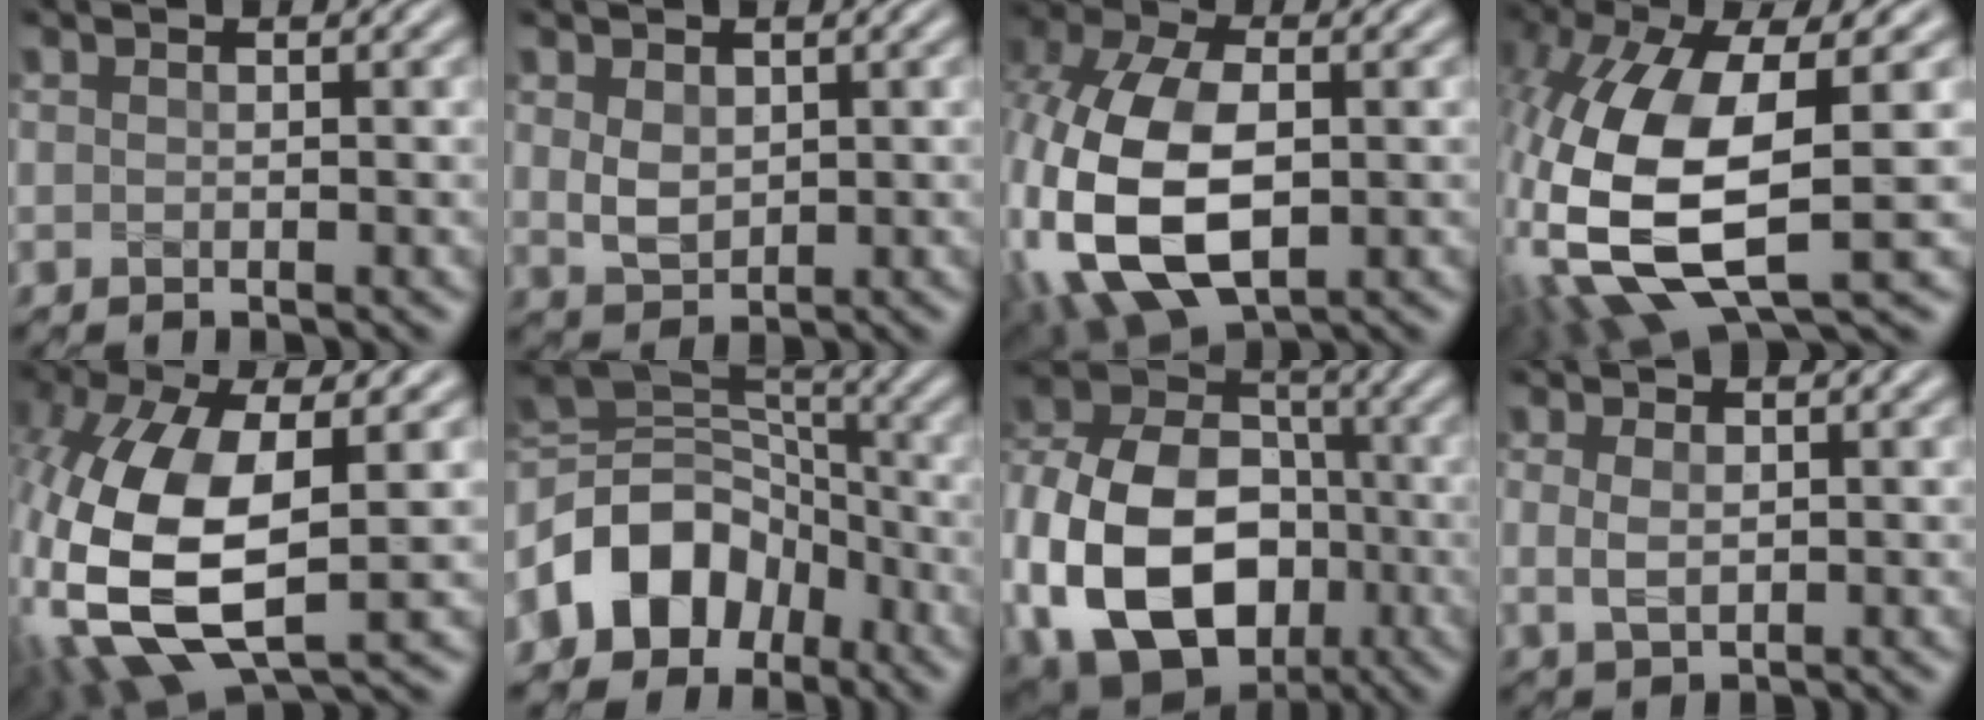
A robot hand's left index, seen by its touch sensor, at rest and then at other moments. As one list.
[{"total": 2.5, "force": [0.6, 1.8, 1.7], "torque": [-0.037, -0.002, 0.017]}, {"total": 13.0, "force": [-1.6, 8.4, 9.8], "torque": [-0.250, -0.030, -0.020]}, {"total": 13.7, "force": [-2.2, 5.9, 12.2], "torque": [-0.286, -0.022, -0.035]}, {"total": 13.0, "force": [-1.4, 6.5, 11.2], "torque": [-0.272, -0.014, -0.023]}, {"total": 8.2, "force": [-3.8, 6.2, 3.9], "torque": [-0.052, 0.013, -0.083]}, {"total": 16.8, "force": [-4.6, 12.4, 10.4], "torque": [-0.219, -0.021, -0.084]}, {"total": 2.2, "force": [0.2, 1.3, 1.7], "torque": [-0.039, -0.001, 0.006]}]